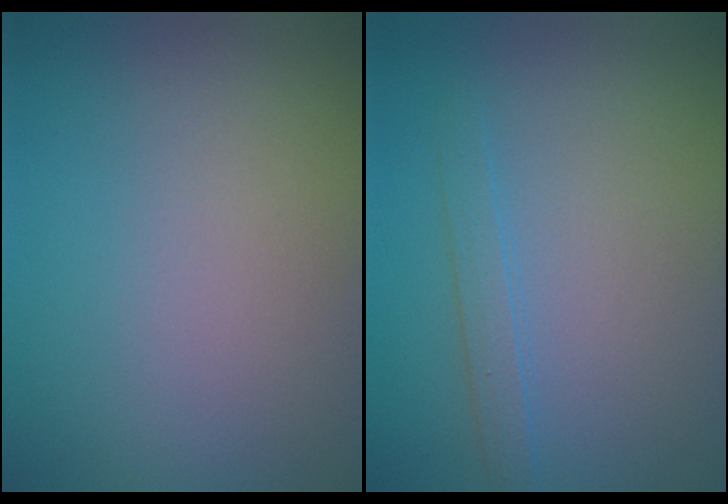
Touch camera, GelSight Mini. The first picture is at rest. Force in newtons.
{"total": 1.3, "press": 1.3, "slide": 0.1}